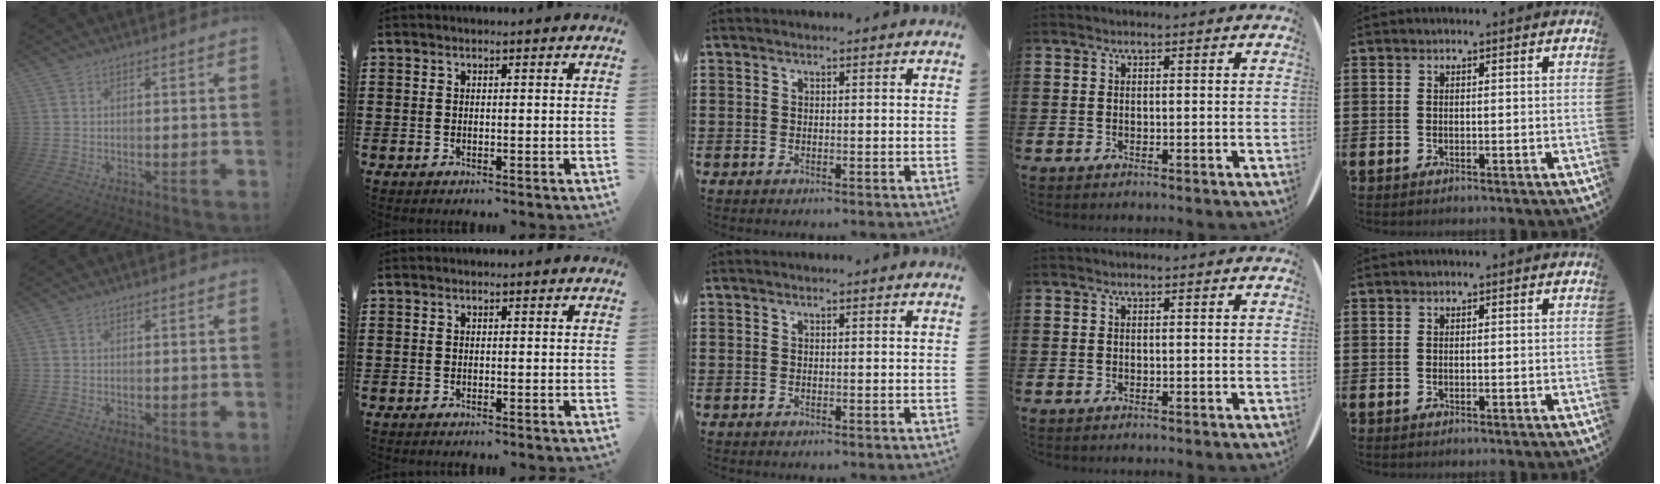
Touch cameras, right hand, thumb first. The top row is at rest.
{}